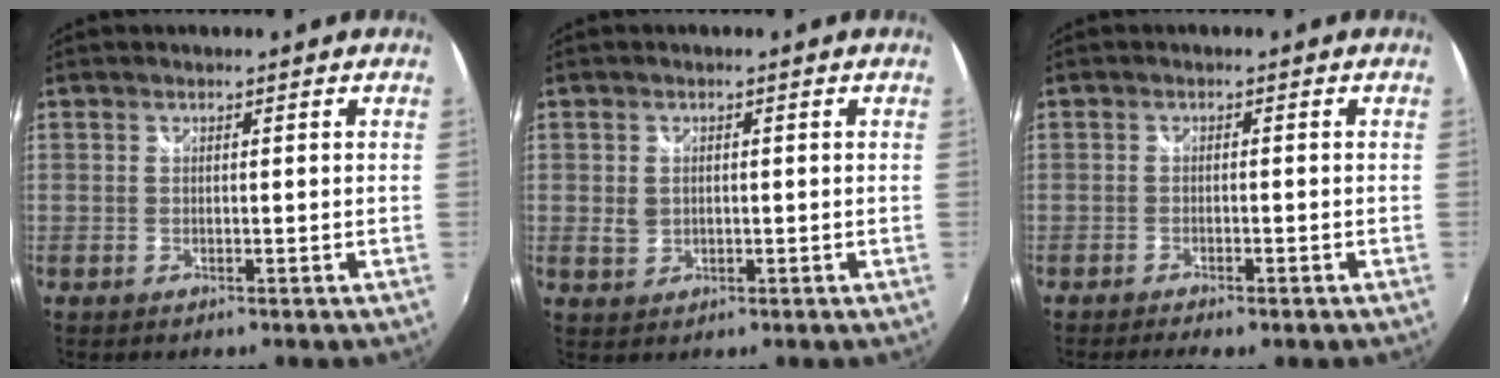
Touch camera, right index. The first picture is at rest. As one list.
[{"total": 2.6, "force": [0.0, 2.2, 1.3], "torque": [-0.022, 0.000, 0.002]}, {"total": 3.9, "force": [-3.0, 0.9, 2.3], "torque": [-0.053, -0.014, -0.049]}]